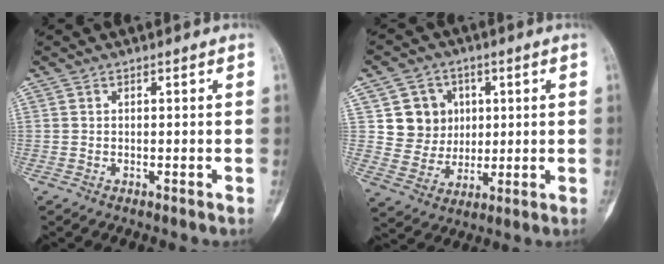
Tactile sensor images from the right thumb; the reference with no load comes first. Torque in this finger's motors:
{"motor_torque": [0.76, 0.53, 0.30, -0.16, 0.01]}